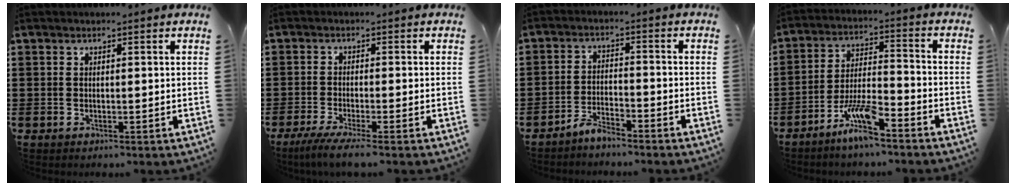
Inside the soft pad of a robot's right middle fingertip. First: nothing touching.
{"total": 3.2, "force": [-2.4, -0.4, 2.1], "torque": [-0.050, -0.017, -0.046]}
{"total": 3.3, "force": [-3.2, 0.1, 0.7], "torque": [-0.023, 0.000, -0.067]}
{"total": 7.5, "force": [-5.7, 1.0, 4.8], "torque": [-0.105, -0.003, -0.110]}